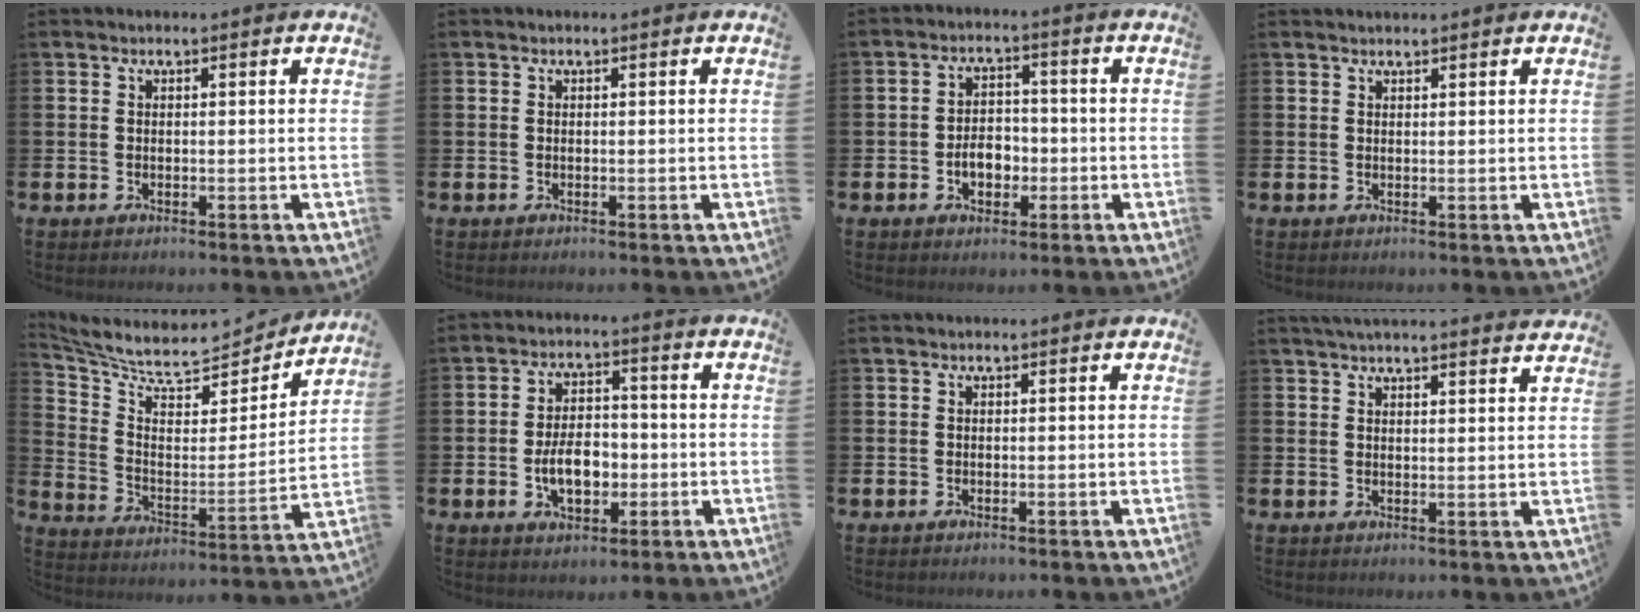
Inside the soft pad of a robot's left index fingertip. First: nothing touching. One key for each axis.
{"total": 0.0}
{"total": 4.2, "fx": -1.5, "fy": 2.8, "fz": 2.7, "tx": -0.034, "ty": -0.001, "tz": -0.035}
{"total": 0.7, "fx": 0.7, "fy": 0.1, "fz": 0.1, "tx": 0.009, "ty": -0.003, "tz": 0.010}
{"total": 7.5, "fx": 7.0, "fy": 1.7, "fz": 2.3, "tx": -0.084, "ty": -0.062, "tz": 0.117}
{"total": 6.0, "fx": -1.6, "fy": 3.6, "fz": 4.5, "tx": -0.062, "ty": 0.004, "tz": -0.034}
{"total": 0.0}
{"total": 3.5, "fx": 3.4, "fy": -0.3, "fz": 0.6, "tx": -0.015, "ty": -0.015, "tz": 0.062}